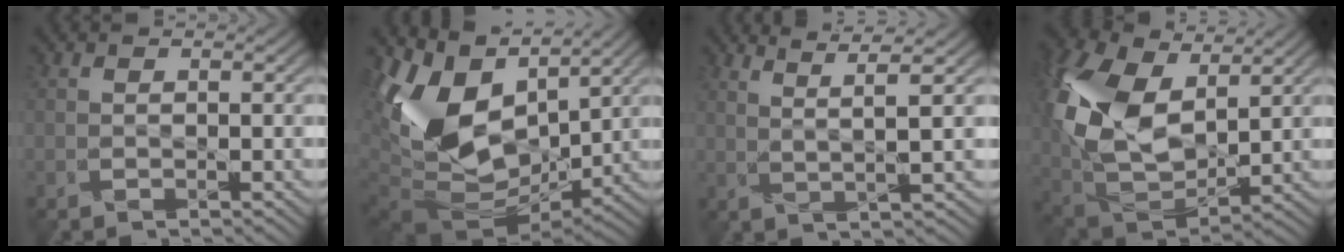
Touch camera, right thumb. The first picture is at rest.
{"total": 14.4, "force": [4.7, 9.2, 10.1], "torque": [-0.240, 0.005, 0.101]}
{"total": 4.4, "force": [3.4, -0.7, 2.6], "torque": [-0.050, 0.004, 0.066]}
{"total": 14.7, "force": [5.5, 8.4, 10.6], "torque": [-0.265, 0.020, 0.109]}